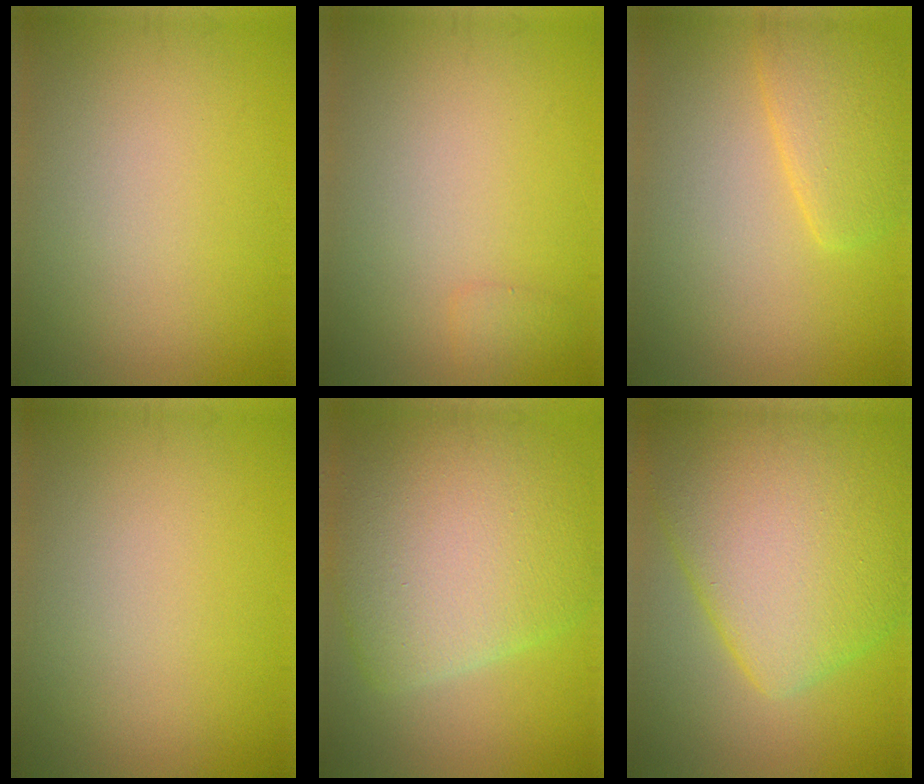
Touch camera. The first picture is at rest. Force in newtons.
{"total": 0.7, "press": 0.7, "slide": 0.0}
{"total": 3.6, "press": 3.5, "slide": 0.2}
{"total": 0.0}
{"total": 10.6, "press": 10.5, "slide": 0.6}
{"total": 13.4, "press": 13.4, "slide": 0.6}